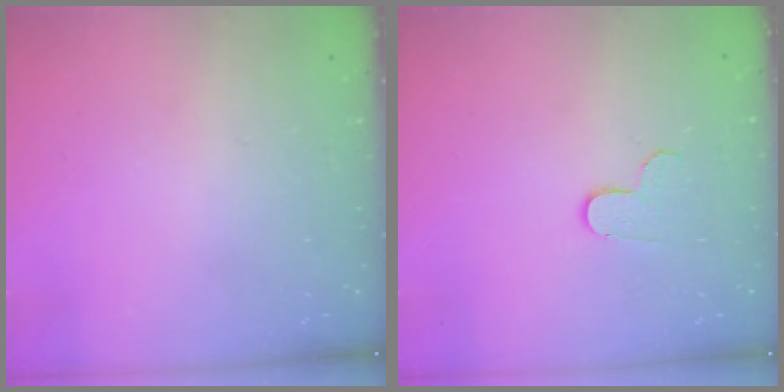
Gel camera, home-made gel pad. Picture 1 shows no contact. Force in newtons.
{"total": 5.6, "press": 5.6, "slide": 0.5}